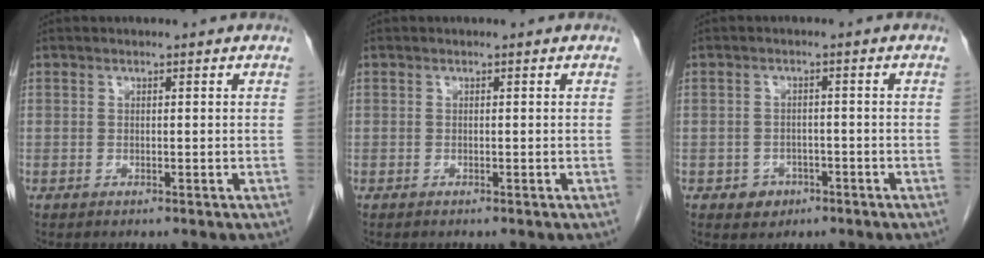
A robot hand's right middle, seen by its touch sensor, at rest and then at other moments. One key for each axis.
{"total": 0.0}
{"total": 2.8, "fx": -1.5, "fy": 2.2, "fz": 0.8, "tx": -0.009, "ty": 0.008, "tz": -0.017}